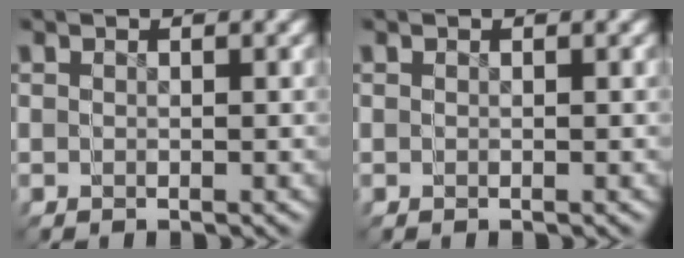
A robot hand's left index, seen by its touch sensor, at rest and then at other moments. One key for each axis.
{"total": 0.0}